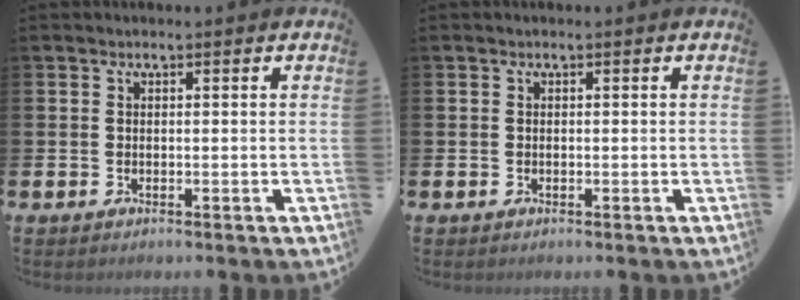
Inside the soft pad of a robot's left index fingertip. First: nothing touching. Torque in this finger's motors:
{"motor_torque": [-0.08, -0.17, 0.00, -0.01]}